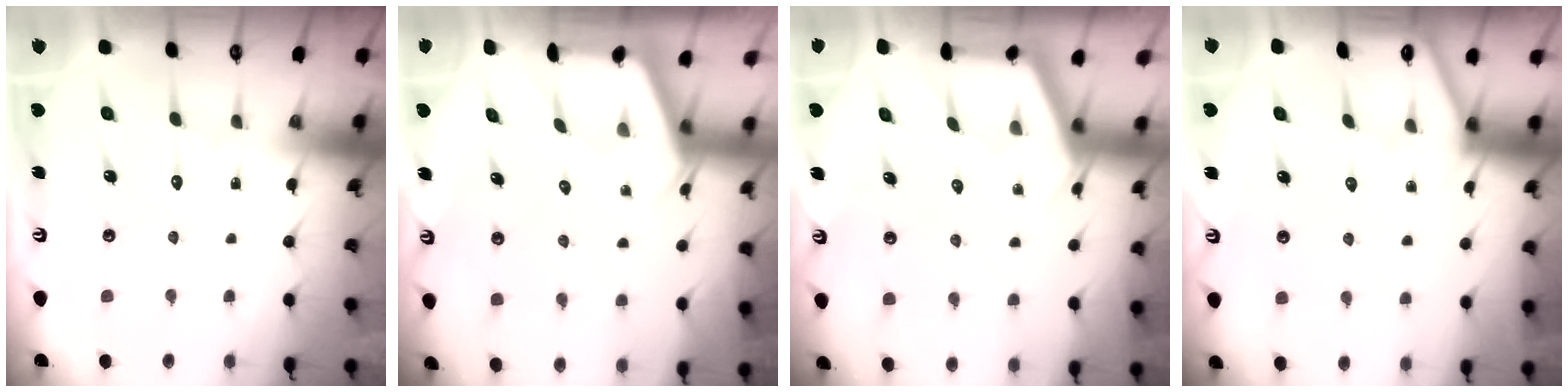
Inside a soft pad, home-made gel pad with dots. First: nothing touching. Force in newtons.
{"total": 2.5, "press": 2.5, "slide": 0.3}
{"total": 2.8, "press": 2.8, "slide": 0.3}
{"total": 1.5, "press": 1.5, "slide": 0.2}